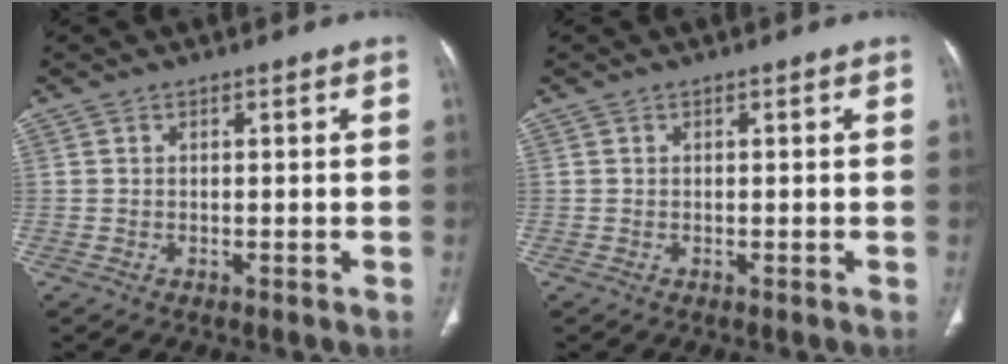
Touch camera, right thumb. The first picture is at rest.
{"total": 0.0}